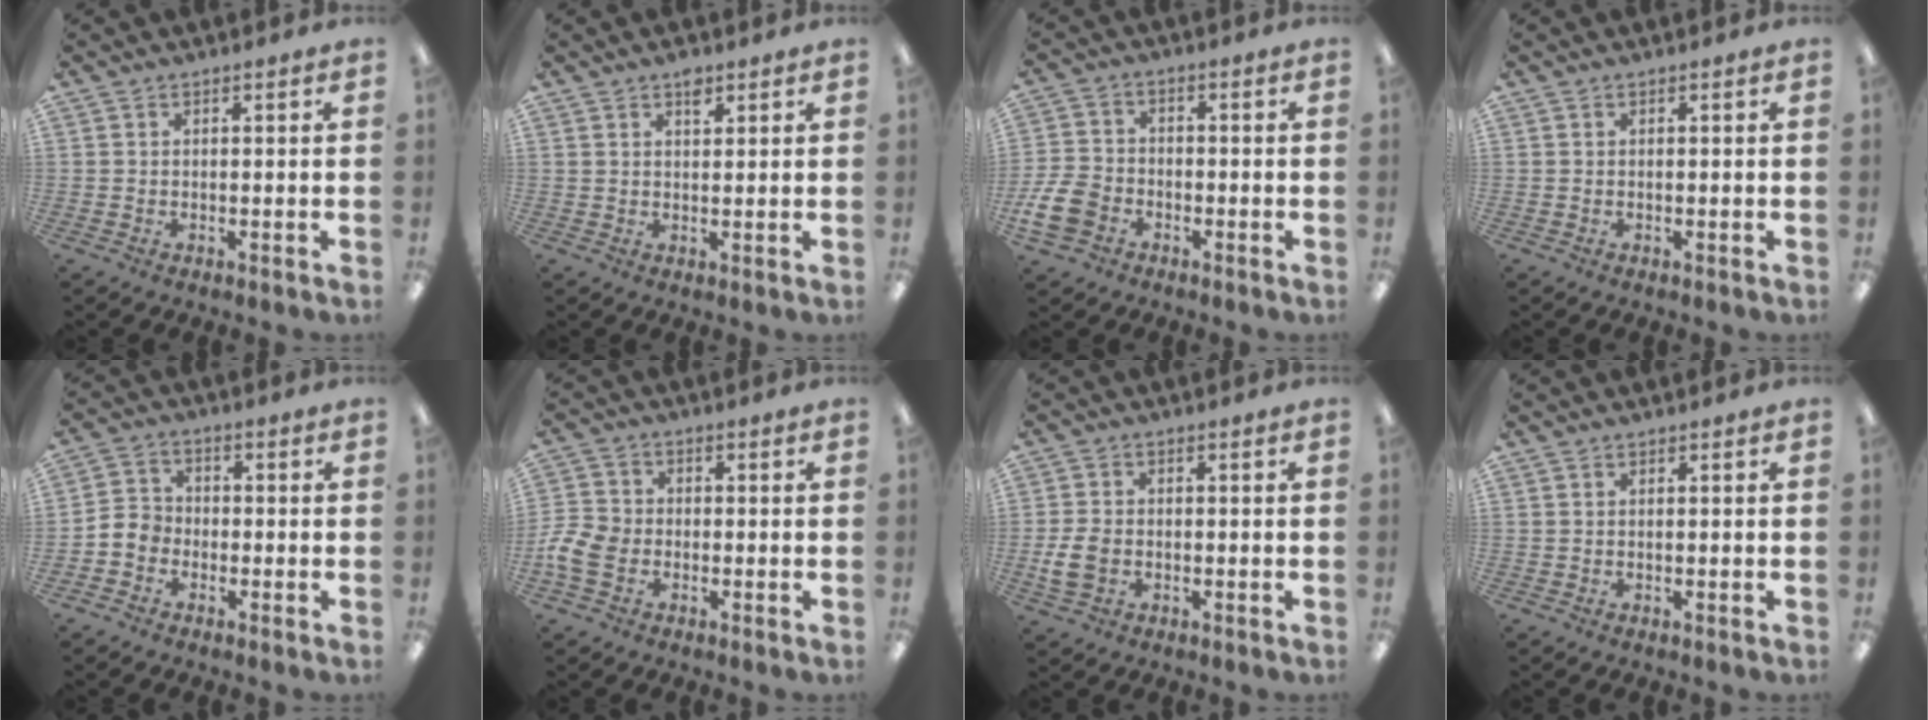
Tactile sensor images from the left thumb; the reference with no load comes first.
{"total": 2.6, "force": [1.8, 1.2, 1.4], "torque": [-0.016, -0.006, 0.029]}
{"total": 8.4, "force": [-3.8, 6.0, 4.4], "torque": [-0.103, 0.018, -0.070]}
{"total": 0.0}
{"total": 4.7, "force": [-2.5, 3.7, 1.5], "torque": [-0.023, 0.018, -0.043]}
{"total": 7.0, "force": [-2.4, 5.4, 3.7], "torque": [-0.085, 0.013, -0.043]}
{"total": 5.3, "force": [-1.4, 3.8, 3.5], "torque": [-0.076, 0.002, -0.025]}
{"total": 0.0}